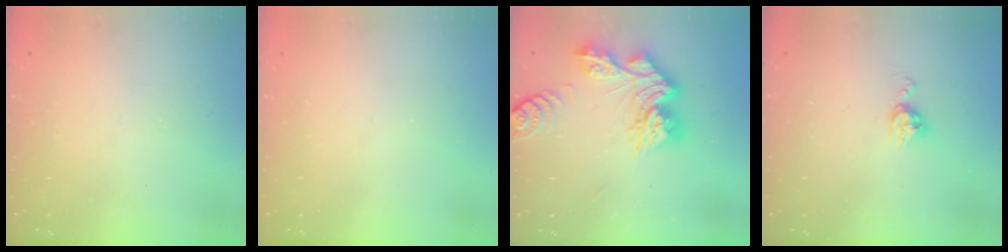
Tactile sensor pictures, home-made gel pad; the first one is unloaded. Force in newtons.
{"total": 0.0}
{"total": 14.3, "press": 14.2, "slide": 1.5}
{"total": 5.9, "press": 5.9, "slide": 0.5}